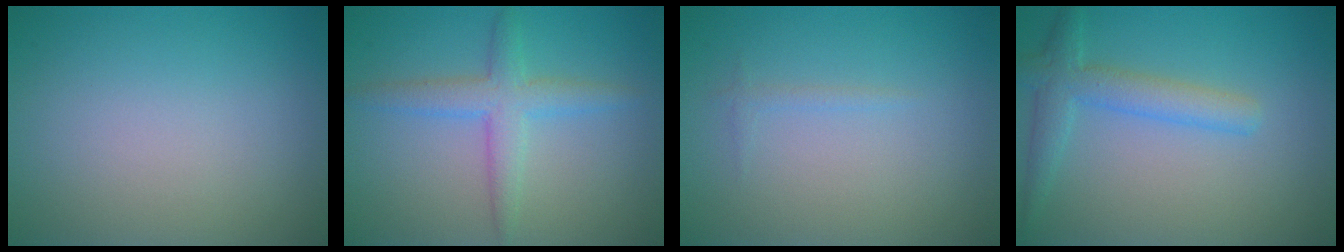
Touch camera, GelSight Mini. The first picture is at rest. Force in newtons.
{"total": 3.3, "press": 3.3, "slide": 0.1}
{"total": 0.6, "press": 0.6, "slide": 0.1}
{"total": 3.4, "press": 3.4, "slide": 0.2}